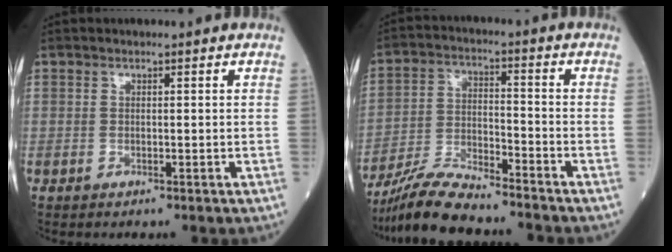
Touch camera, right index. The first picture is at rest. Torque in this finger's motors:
{"motor_torque": [0.24, -0.29, 0.29, 0.03]}